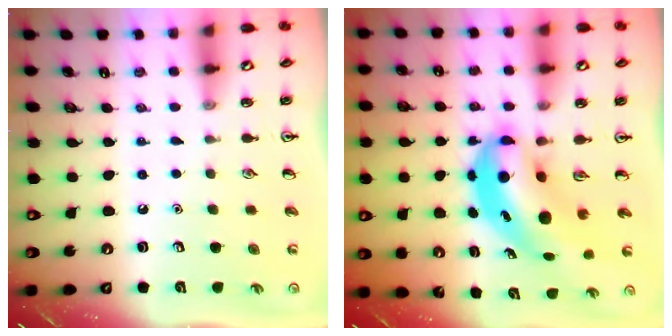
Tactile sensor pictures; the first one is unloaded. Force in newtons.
{"total": 8.2, "press": 7.9, "slide": 2.1}